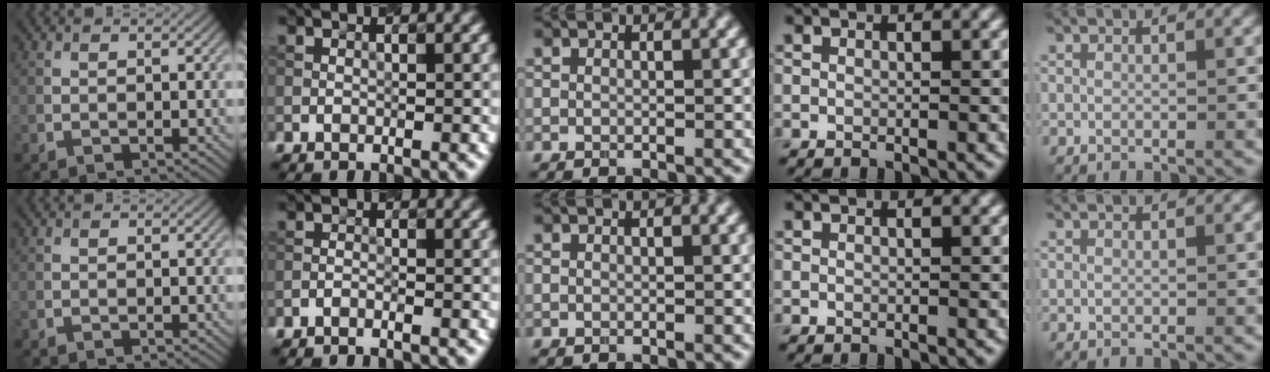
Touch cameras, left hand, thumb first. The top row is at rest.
{"index": {"total": 1.0, "force": [-1.0, 0.0, 0.3], "torque": [-0.012, -0.001, -0.024]}}